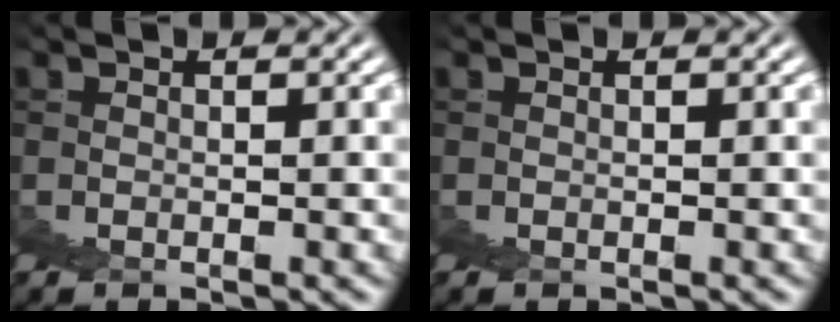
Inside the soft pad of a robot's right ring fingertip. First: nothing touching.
{"total": 0.0}